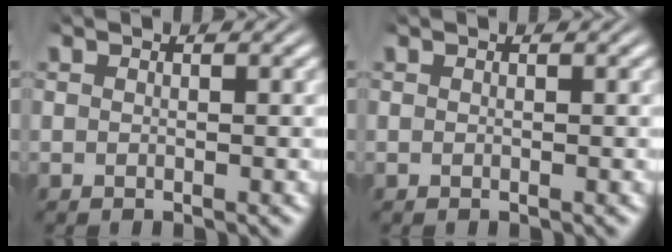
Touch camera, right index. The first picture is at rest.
{"total": 0.0}